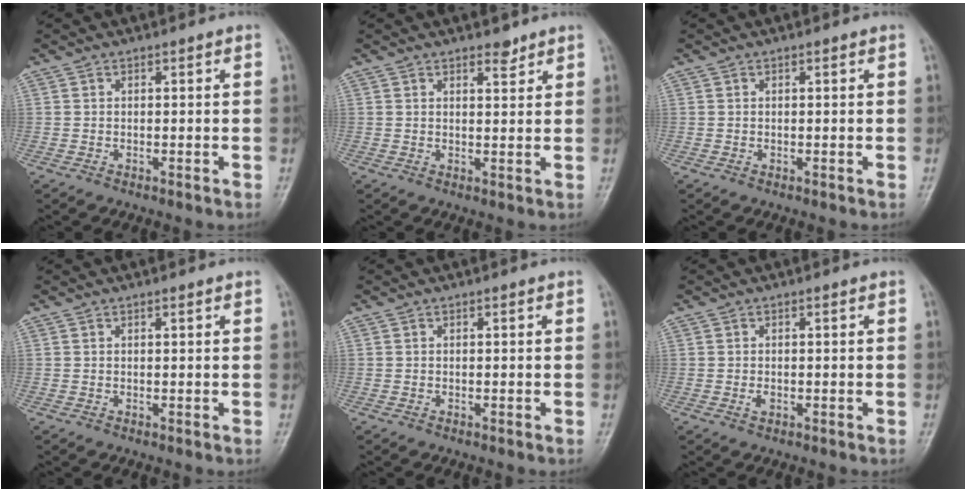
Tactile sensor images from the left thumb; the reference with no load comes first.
{"total": 2.3, "force": [1.9, 0.9, 1.0], "torque": [-0.005, -0.013, 0.028]}
{"total": 0.0}
{"total": 0.5, "force": [0.4, 0.1, 0.4], "torque": [-0.007, -0.001, 0.006]}
{"total": 0.0}
{"total": 1.2, "force": [-0.1, 0.7, 1.0], "torque": [-0.014, -0.002, -0.001]}